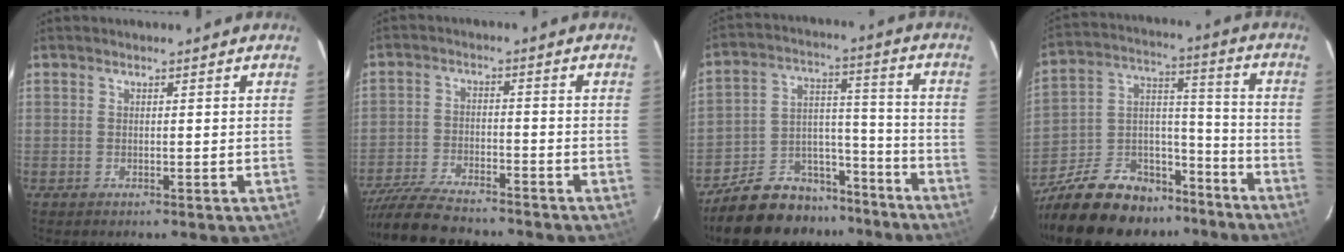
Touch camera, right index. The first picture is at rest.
{"total": 14.2, "force": [-12.5, 3.0, 5.9], "torque": [-0.143, -0.021, -0.218]}
{"total": 16.2, "force": [-13.2, 8.1, 4.8], "torque": [-0.108, 0.053, -0.190]}
{"total": 24.6, "force": [-18.7, 12.2, 10.3], "torque": [-0.225, 0.049, -0.278]}